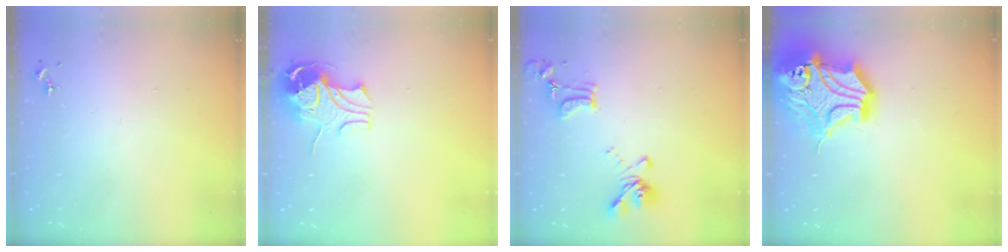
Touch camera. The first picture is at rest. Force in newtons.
{"total": 9.4, "press": 9.3, "slide": 1.4}
{"total": 14.1, "press": 14.1, "slide": 1.1}
{"total": 23.1, "press": 22.8, "slide": 3.6}